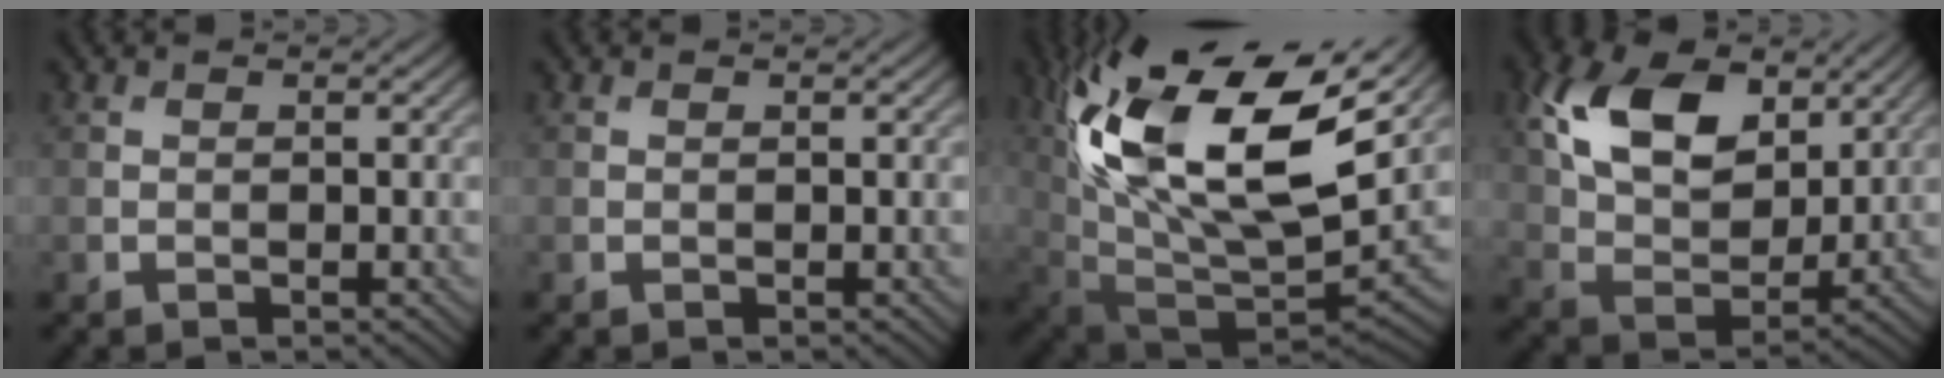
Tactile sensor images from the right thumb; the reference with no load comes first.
{"total": 0.0}
{"total": 20.1, "force": [7.4, 9.6, 16.1], "torque": [-0.339, 0.014, 0.134]}
{"total": 12.9, "force": [5.3, 7.8, 8.8], "torque": [-0.192, 0.014, 0.100]}